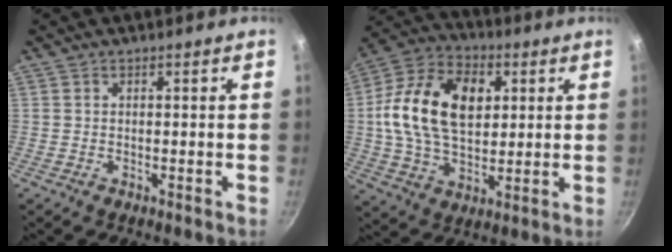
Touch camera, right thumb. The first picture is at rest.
{"total": 19.5, "force": [3.5, 12.6, 14.5], "torque": [-0.242, 0.011, 0.049]}